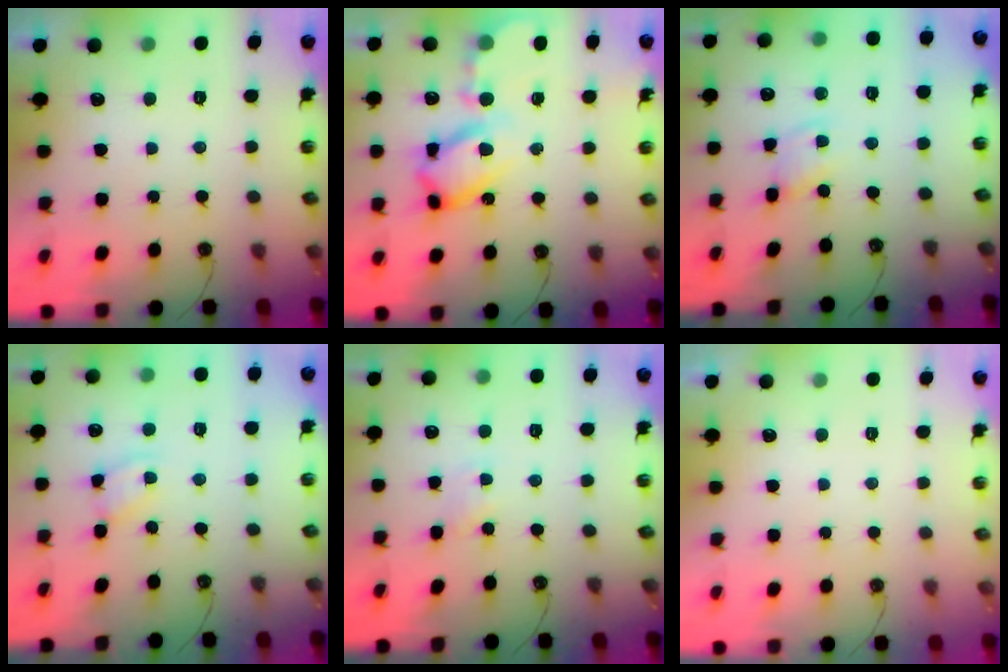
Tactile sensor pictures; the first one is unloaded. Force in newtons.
{"total": 14.4, "press": 14.4, "slide": 0.4}
{"total": 1.4, "press": 1.4, "slide": 0.1}
{"total": 2.7, "press": 2.7, "slide": 0.4}
{"total": 2.3, "press": 2.3, "slide": 0.3}
{"total": 0.0}